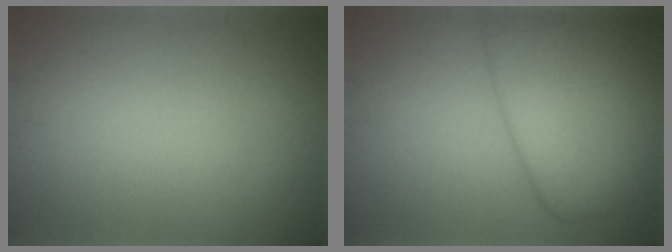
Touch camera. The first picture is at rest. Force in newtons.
{"total": 7.8, "press": 7.8, "slide": 0.5}